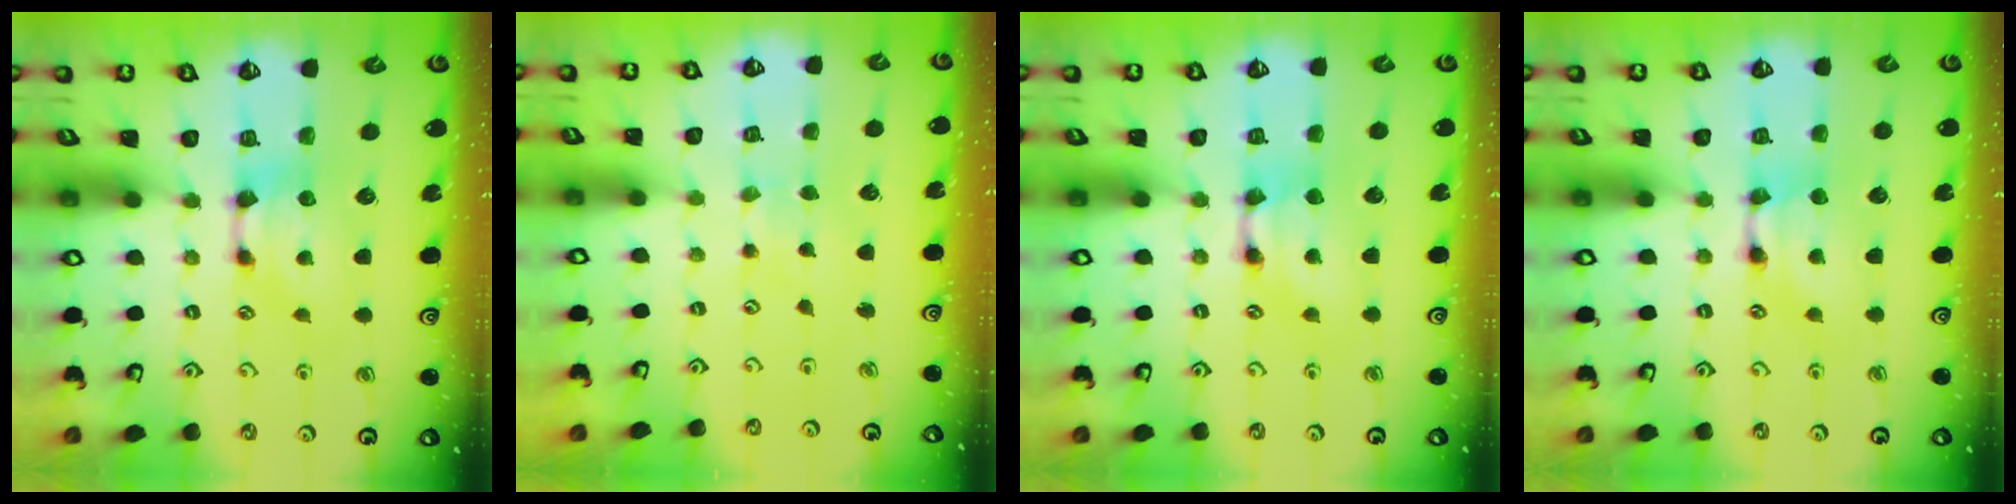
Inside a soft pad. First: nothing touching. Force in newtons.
{"total": 2.1, "press": 2.1, "slide": 0.1}
{"total": 1.5, "press": 1.5, "slide": 0.1}
{"total": 1.6, "press": 1.6, "slide": 0.1}